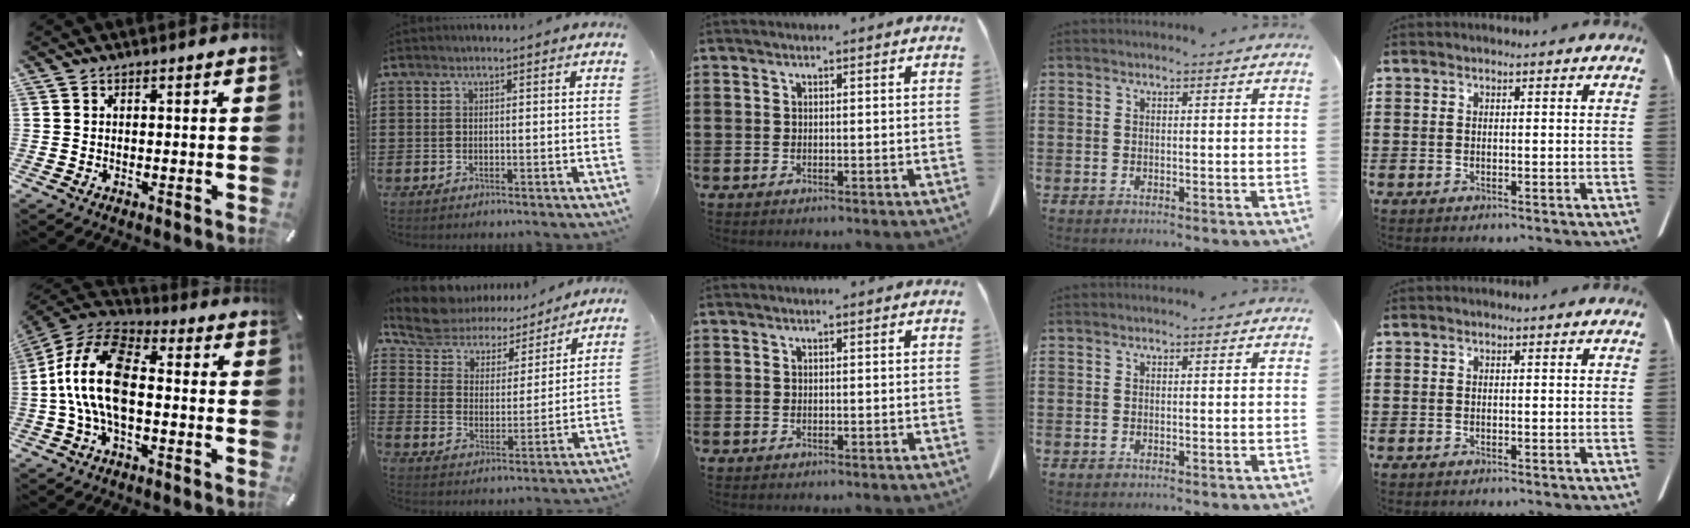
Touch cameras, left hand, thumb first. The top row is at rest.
{"thumb": {"total": 15.1, "force": [-1.7, 8.1, 12.6], "torque": [-0.269, 0.008, -0.034]}, "index": {"total": 7.2, "force": [6.9, 1.7, 0.8], "torque": [-0.056, -0.045, 0.120]}}